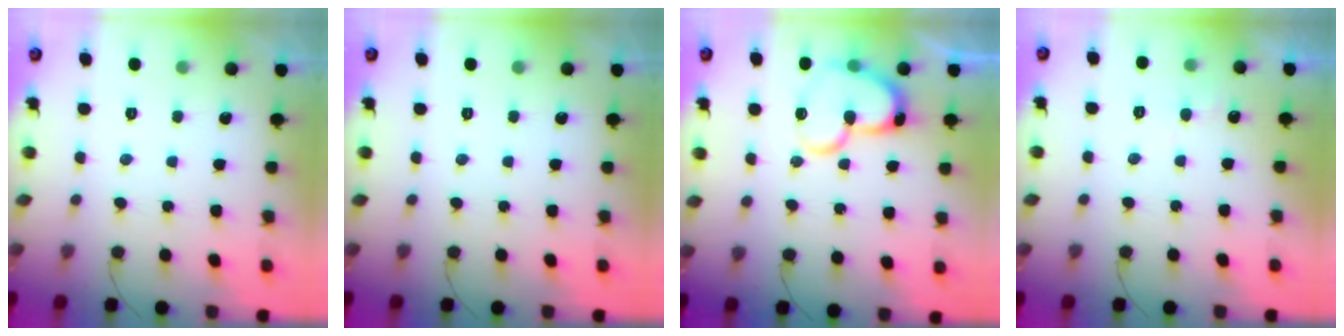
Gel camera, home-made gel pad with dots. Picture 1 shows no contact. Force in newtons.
{"total": 0.0}
{"total": 14.6, "press": 14.5, "slide": 1.6}
{"total": 3.9, "press": 3.9, "slide": 0.4}